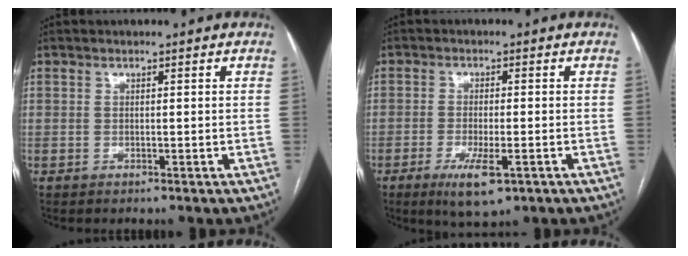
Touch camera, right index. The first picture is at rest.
{"total": 6.3, "force": [-3.1, 1.5, 5.3], "torque": [-0.099, -0.013, -0.045]}